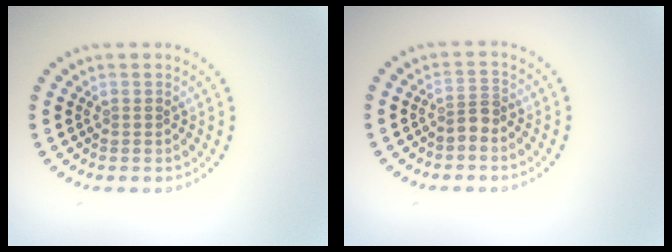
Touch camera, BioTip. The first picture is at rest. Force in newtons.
{"total": 1.7, "press": 1.3, "slide": 1.1}